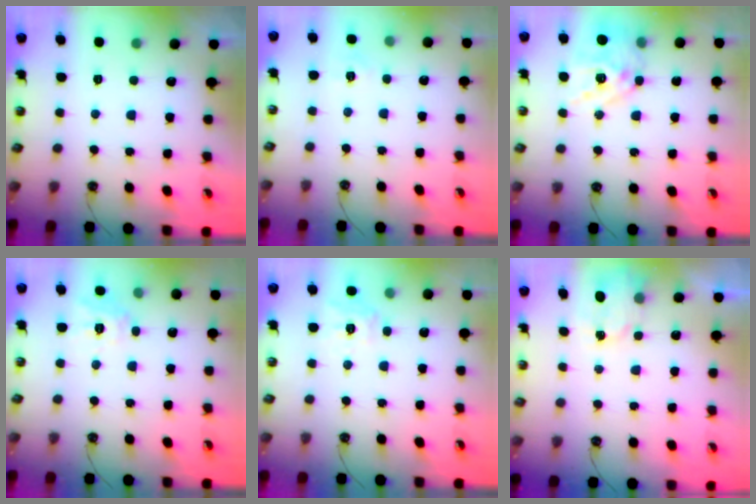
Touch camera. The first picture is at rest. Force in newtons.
{"total": 2.8, "press": 2.8, "slide": 0.4}
{"total": 14.5, "press": 14.4, "slide": 1.3}
{"total": 9.1, "press": 9.0, "slide": 0.7}
{"total": 10.4, "press": 10.4, "slide": 1.0}
{"total": 2.6, "press": 2.6, "slide": 0.4}